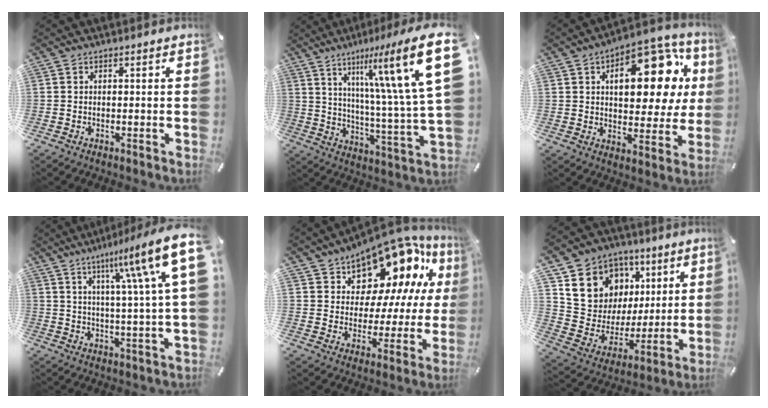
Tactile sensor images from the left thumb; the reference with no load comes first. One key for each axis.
{"total": 24.9, "fx": 11.1, "fy": 5.1, "fz": 21.7, "tx": -0.318, "ty": -0.064, "tz": 0.167}
{"total": 21.1, "fx": 7.1, "fy": 11.3, "fz": 16.3, "tx": -0.206, "ty": -0.042, "tz": 0.111}
{"total": 19.0, "fx": 7.6, "fy": 3.3, "fz": 17.1, "tx": -0.260, "ty": -0.035, "tz": 0.105}
{"total": 15.2, "fx": 12.3, "fy": 7.7, "fz": 4.5, "tx": -0.075, "ty": -0.115, "tz": 0.212}
{"total": 13.8, "fx": 6.2, "fy": 11.9, "fz": 3.1, "tx": -0.059, "ty": -0.044, "tz": 0.129}